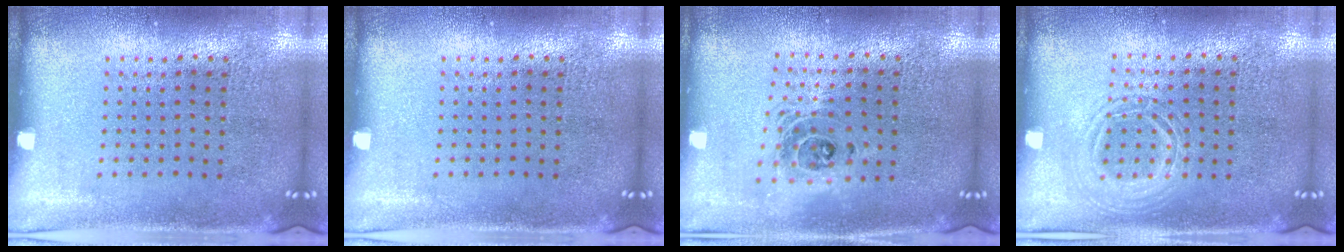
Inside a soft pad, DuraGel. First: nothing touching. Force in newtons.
{"total": 0.0}
{"total": 1.5, "press": 1.3, "slide": 0.9}
{"total": 1.1, "press": 1.0, "slide": 0.1}